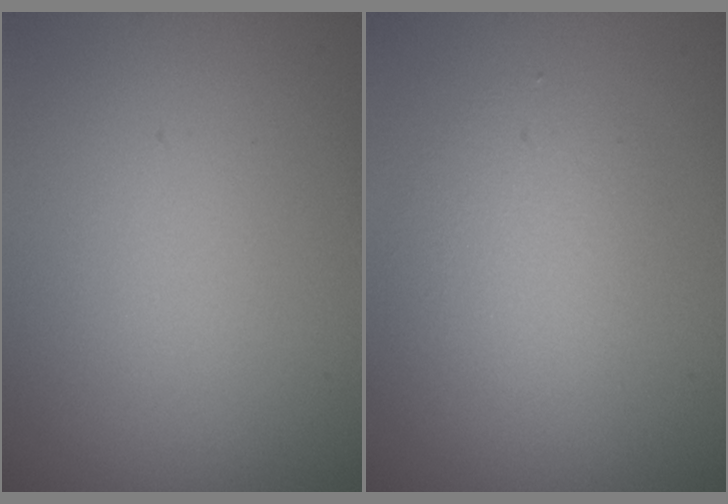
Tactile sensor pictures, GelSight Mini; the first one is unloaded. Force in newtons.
{"total": 2.5, "press": 2.5, "slide": 0.2}